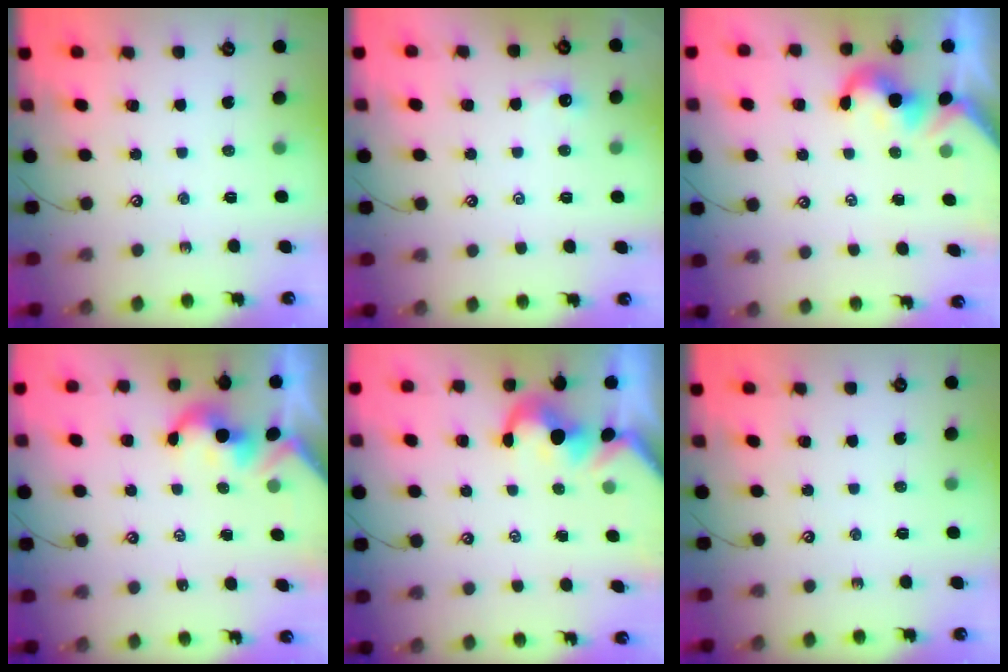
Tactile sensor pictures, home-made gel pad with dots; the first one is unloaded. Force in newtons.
{"total": 0.7, "press": 0.5, "slide": 0.5}
{"total": 0.0}
{"total": 2.0, "press": 2.0, "slide": 0.3}
{"total": 1.4, "press": 1.0, "slide": 0.9}
{"total": 0.0}